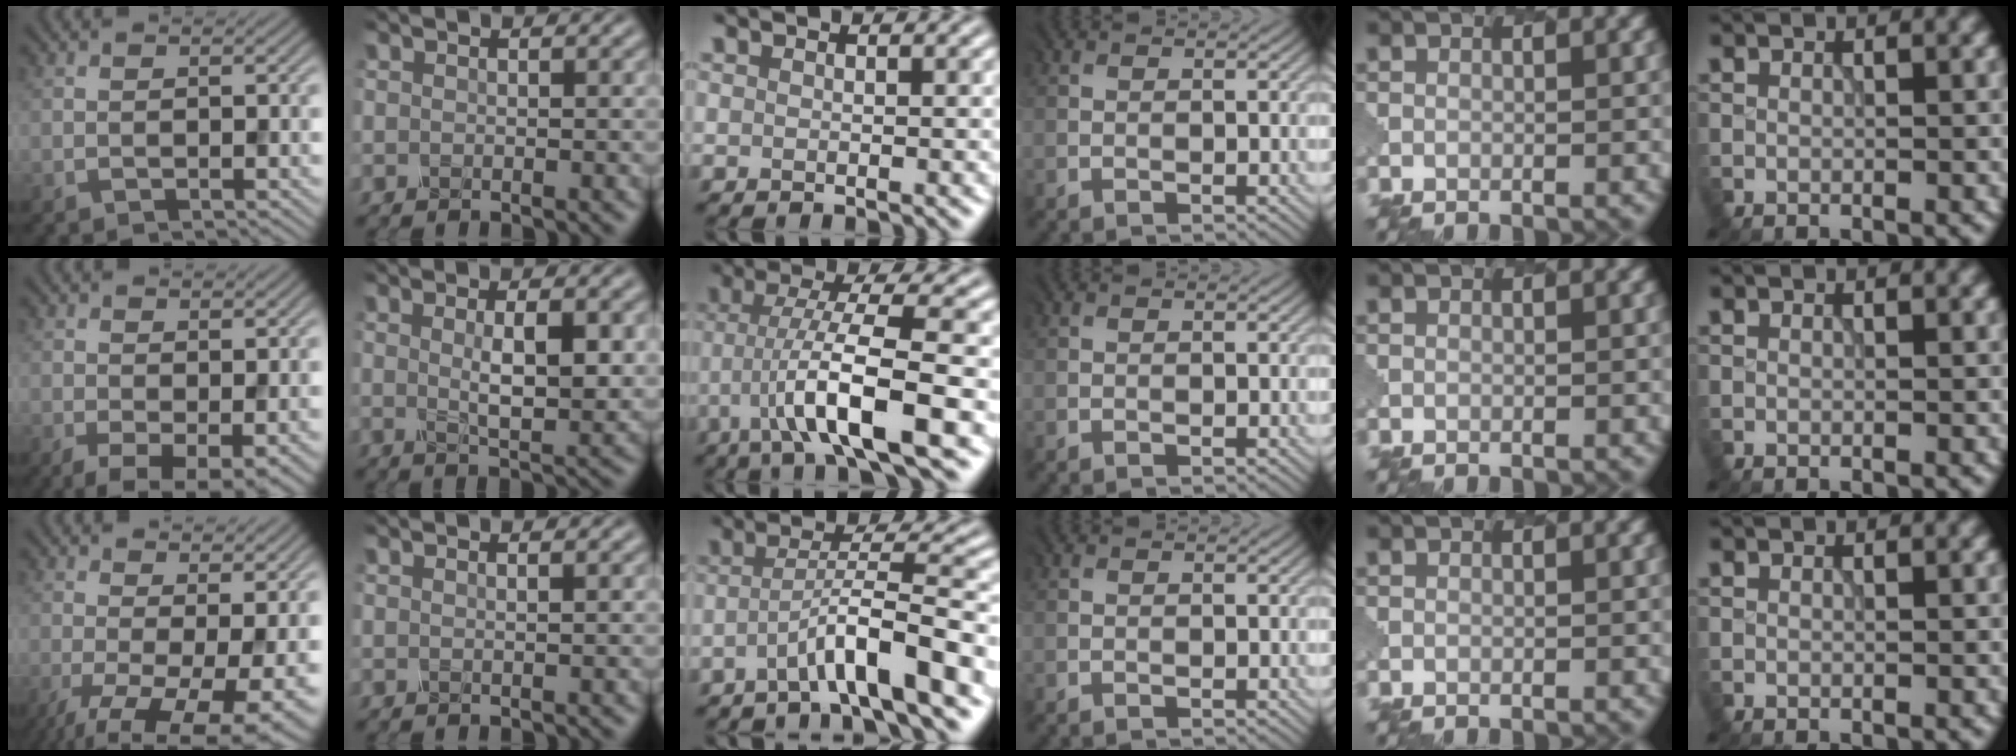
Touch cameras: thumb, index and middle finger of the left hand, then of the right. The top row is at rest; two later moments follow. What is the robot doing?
{"motion": "dispense", "object": "oil cruet"}